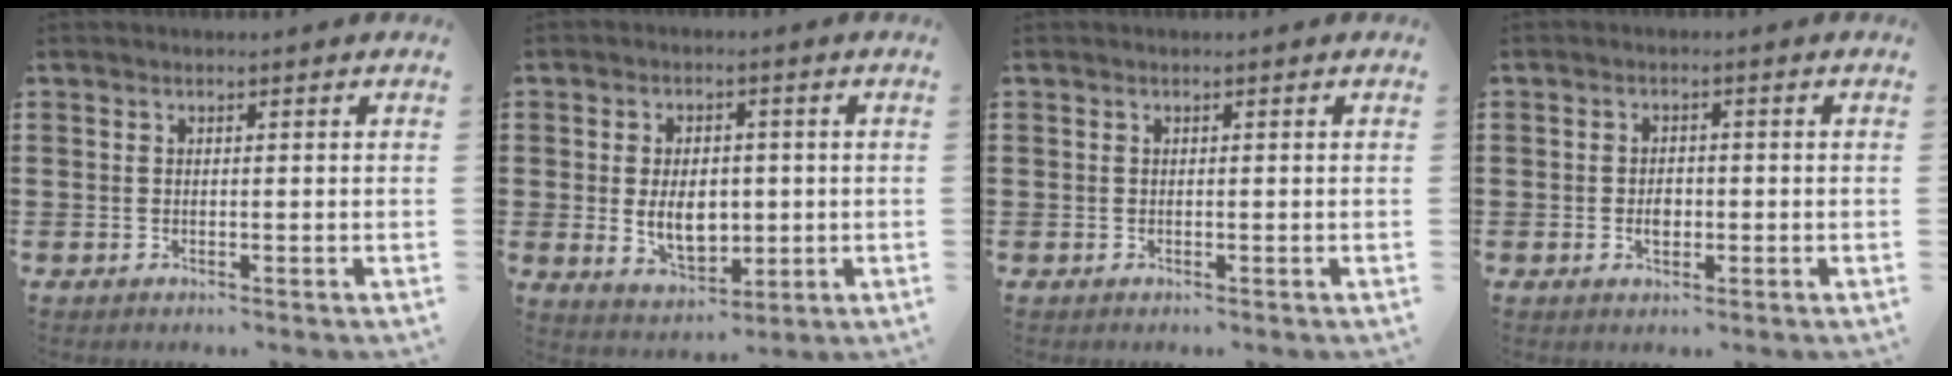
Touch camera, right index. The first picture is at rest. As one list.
[{"total": 6.9, "force": [-0.2, 4.6, 5.1], "torque": [-0.090, -0.002, -0.011]}, {"total": 0.0}, {"total": 2.3, "force": [-0.4, 1.4, 1.8], "torque": [-0.035, 0.002, -0.008]}]